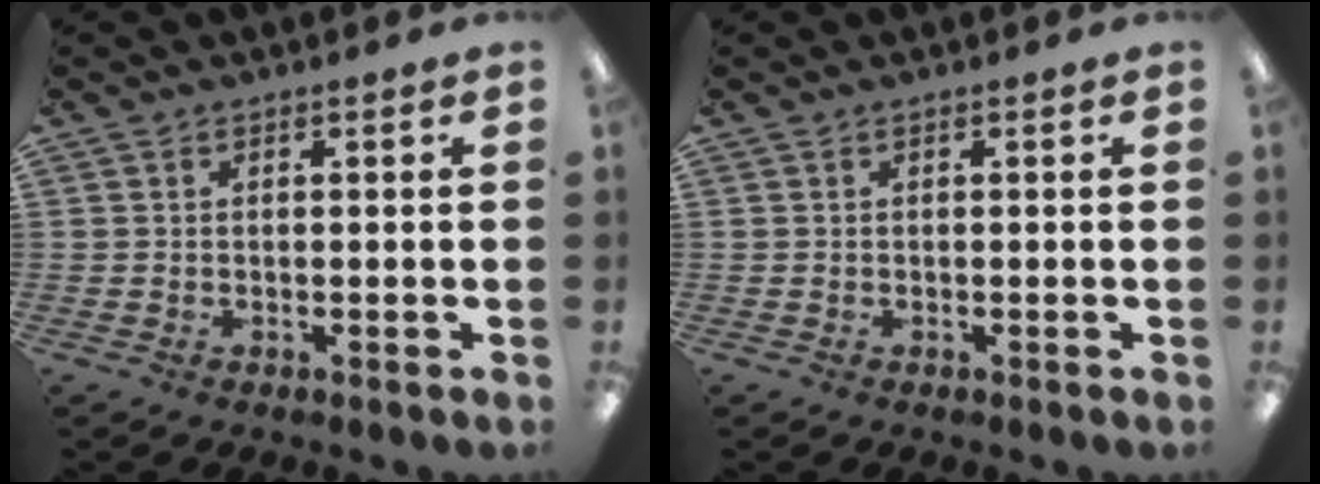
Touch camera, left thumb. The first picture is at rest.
{"total": 0.0}